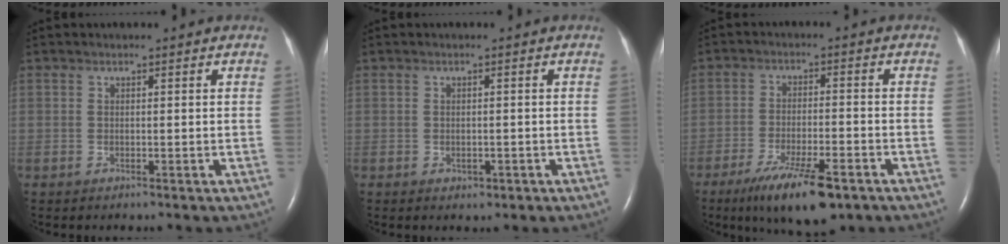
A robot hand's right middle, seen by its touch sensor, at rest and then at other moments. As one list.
[{"total": 1.3, "force": [-0.6, 1.0, 0.7], "torque": [-0.010, 0.001, -0.002]}, {"total": 11.0, "force": [-7.0, 2.2, 8.1], "torque": [-0.145, -0.022, -0.112]}]